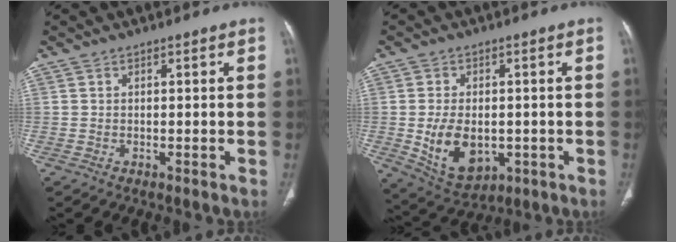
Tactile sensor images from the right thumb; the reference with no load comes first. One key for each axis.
{"total": 10.7, "fx": -1.7, "fy": 7.0, "fz": 7.9, "tx": -0.121, "ty": -0.004, "tz": -0.007}